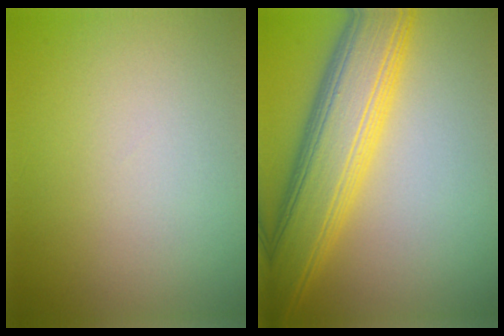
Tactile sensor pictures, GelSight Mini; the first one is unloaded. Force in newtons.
{"total": 8.6, "press": 8.6, "slide": 0.1}